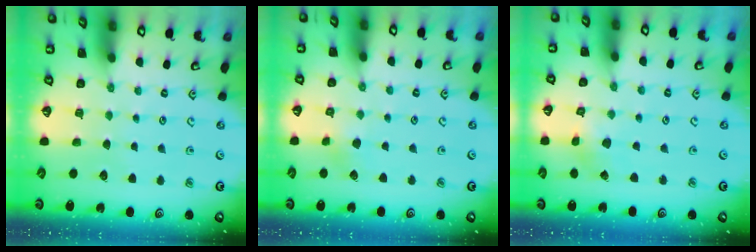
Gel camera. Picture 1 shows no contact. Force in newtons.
{"total": 2.9, "press": 2.9, "slide": 0.2}
{"total": 2.4, "press": 2.4, "slide": 0.2}